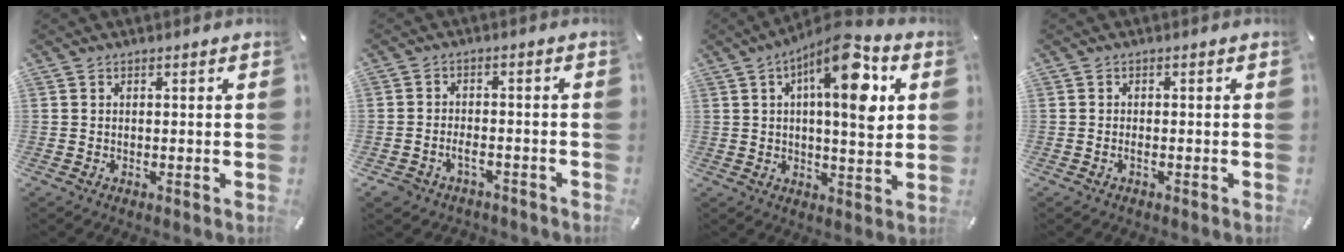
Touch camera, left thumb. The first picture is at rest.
{"total": 4.2, "force": [-2.5, 3.0, 1.7], "torque": [-0.040, 0.009, -0.048]}
{"total": 16.0, "force": [6.4, 5.5, 13.6], "torque": [-0.203, -0.027, 0.097]}
{"total": 1.1, "force": [-0.6, 0.5, 0.7], "torque": [-0.016, 0.000, -0.012]}